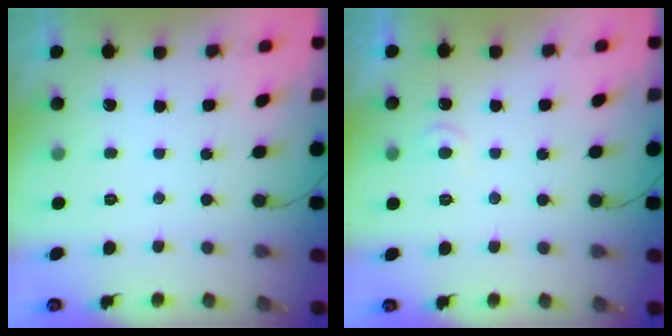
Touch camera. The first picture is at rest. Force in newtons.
{"total": 4.1, "press": 4.1, "slide": 0.5}